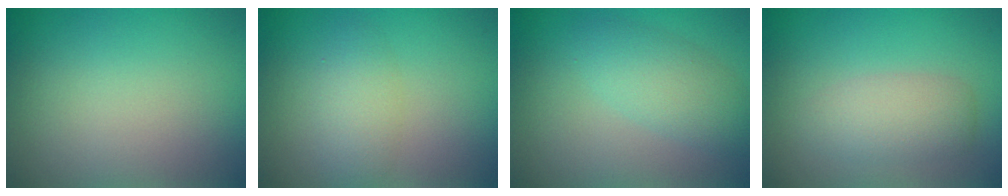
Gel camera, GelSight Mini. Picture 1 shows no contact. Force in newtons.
{"total": 2.4, "press": 2.4, "slide": 0.0}
{"total": 3.4, "press": 3.4, "slide": 0.1}
{"total": 3.0, "press": 3.0, "slide": 0.3}